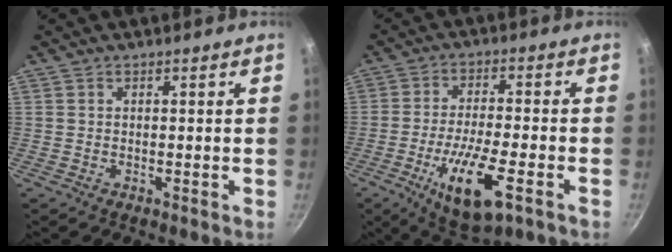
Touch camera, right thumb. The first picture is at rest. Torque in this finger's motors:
{"motor_torque": [1.71, 1.57, 1.33, -0.79, 0.45]}